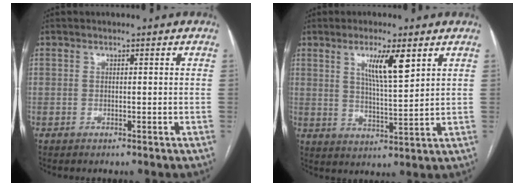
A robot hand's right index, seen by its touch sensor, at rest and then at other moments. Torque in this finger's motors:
{"motor_torque": [0.64, 0.19, 0.21, 0.10]}